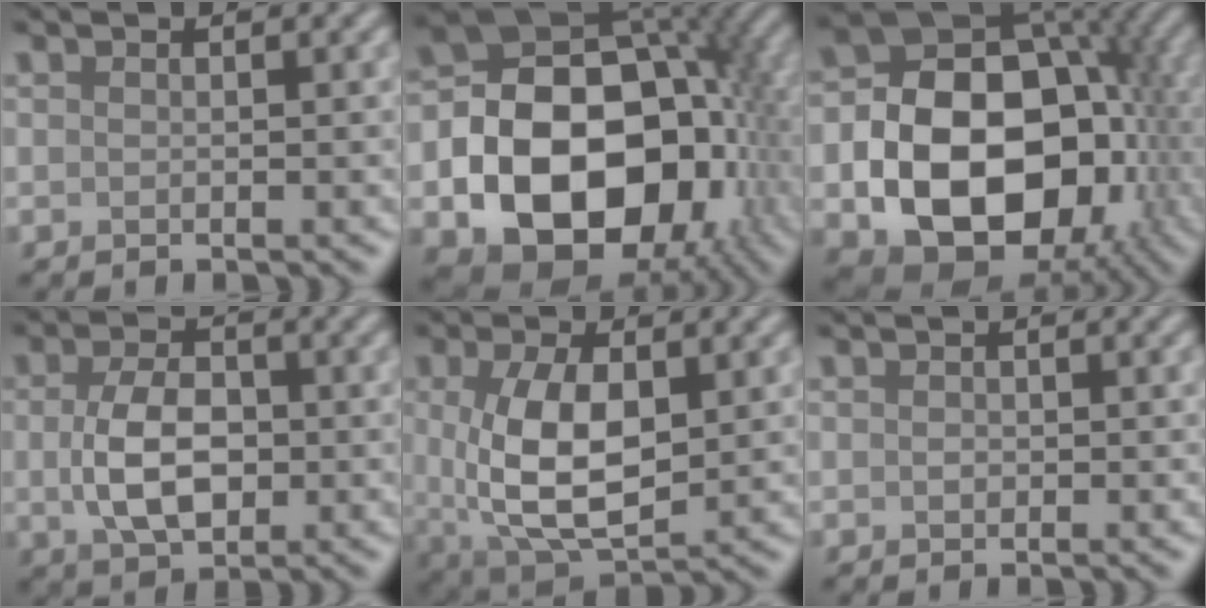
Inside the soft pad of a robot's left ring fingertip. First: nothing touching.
{"total": 19.0, "force": [-4.4, 13.6, 12.6], "torque": [-0.193, -0.026, -0.058]}
{"total": 17.2, "force": [-3.8, 12.2, 11.5], "torque": [-0.165, -0.022, -0.051]}
{"total": 5.5, "force": [-0.3, 3.5, 4.2], "torque": [-0.088, -0.004, -0.004]}
{"total": 8.0, "force": [0.5, 4.0, 6.9], "torque": [-0.144, -0.007, 0.013]}
{"total": 0.5, "force": [0.0, 0.5, 0.3], "torque": [-0.004, -0.003, -0.001]}